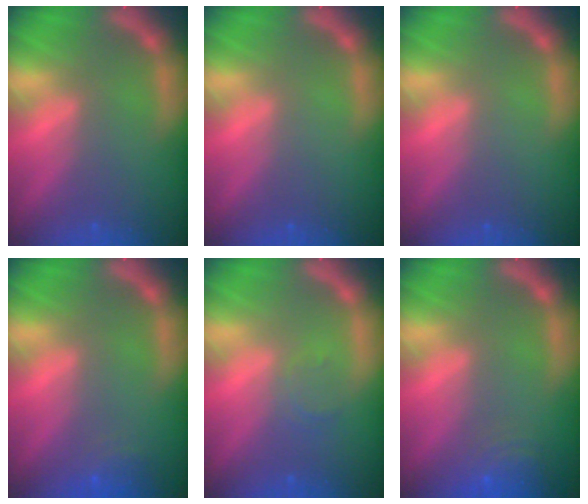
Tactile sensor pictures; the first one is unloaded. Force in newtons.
{"total": 0.0}
{"total": 0.0}
{"total": 1.9}
{"total": 1.5}
{"total": 4.5}